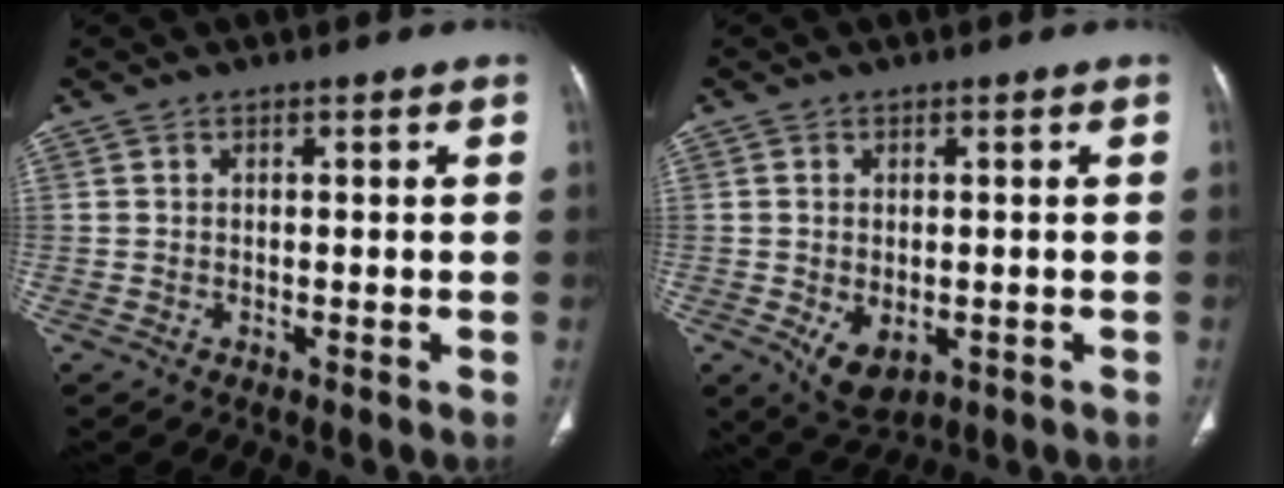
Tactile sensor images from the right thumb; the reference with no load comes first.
{"total": 5.9, "force": [-1.5, 3.5, 4.5], "torque": [-0.073, -0.008, -0.010]}